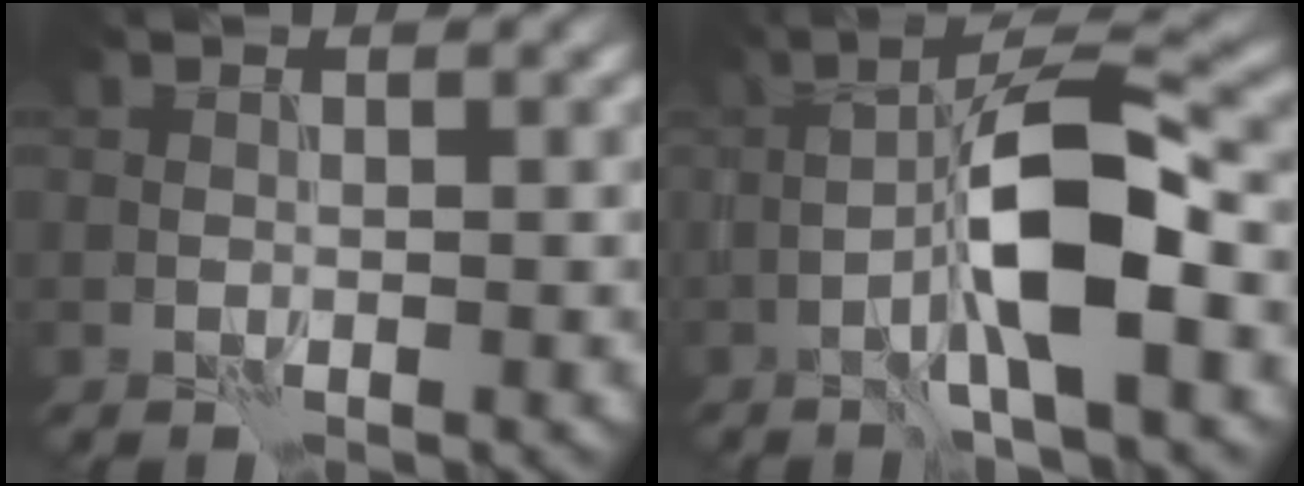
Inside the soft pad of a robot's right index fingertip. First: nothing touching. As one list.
[{"total": 7.3, "force": [-1.6, 1.3, 7.0], "torque": [-0.136, 0.014, -0.037]}]